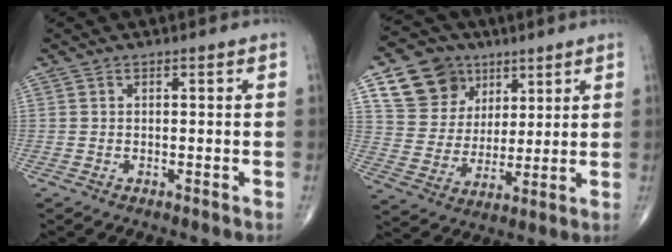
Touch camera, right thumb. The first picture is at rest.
{"total": 13.7, "force": [7.1, 10.9, 4.6], "torque": [-0.049, -0.022, 0.135]}